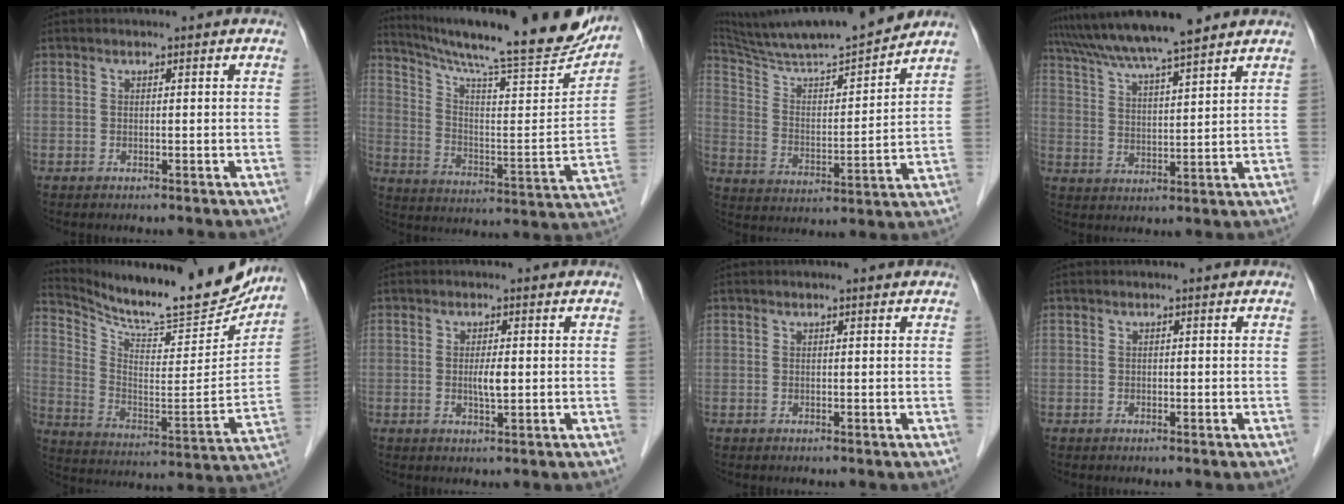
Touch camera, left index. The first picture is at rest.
{"total": 25.0, "force": [22.3, 2.1, 11.0], "torque": [-0.178, -0.057, 0.311]}
{"total": 18.3, "force": [16.7, 0.0, 7.5], "torque": [-0.134, 0.002, 0.277]}
{"total": 13.7, "force": [11.9, 0.2, 6.8], "torque": [-0.123, 0.027, 0.194]}
{"total": 21.6, "force": [19.8, 3.0, 8.0], "torque": [-0.140, -0.058, 0.295]}
{"total": 2.4, "force": [0.0, 0.4, 2.3], "torque": [-0.046, -0.002, 0.001]}
{"total": 0.6, "force": [0.5, 0.1, 0.4], "torque": [-0.011, 0.006, 0.006]}
{"total": 0.0}